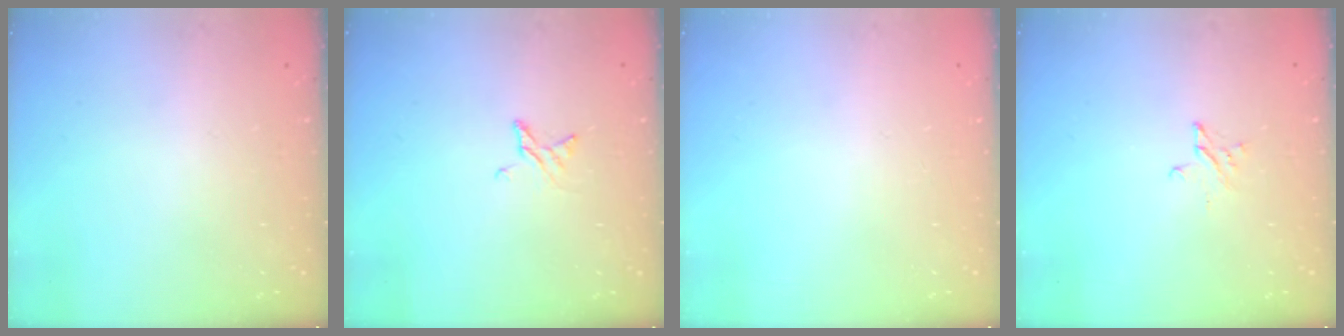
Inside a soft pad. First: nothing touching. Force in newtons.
{"total": 3.3, "press": 3.2, "slide": 0.3}
{"total": 0.0}
{"total": 2.1, "press": 2.1, "slide": 0.2}